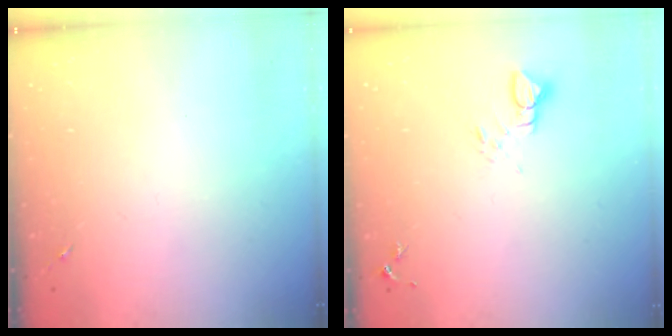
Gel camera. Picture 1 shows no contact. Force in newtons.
{"total": 3.4, "press": 3.4, "slide": 0.2}